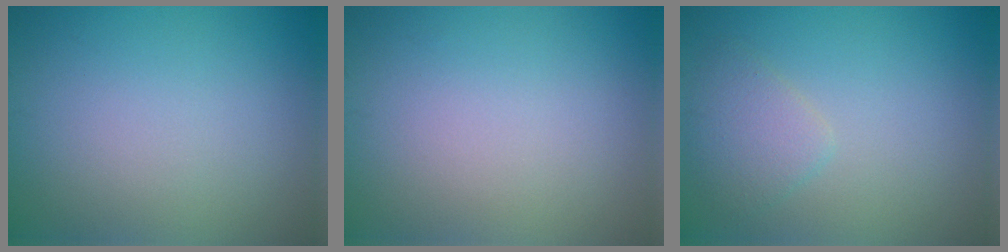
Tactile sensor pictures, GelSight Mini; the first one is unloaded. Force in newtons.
{"total": 0.0}
{"total": 2.2, "press": 2.2, "slide": 0.2}